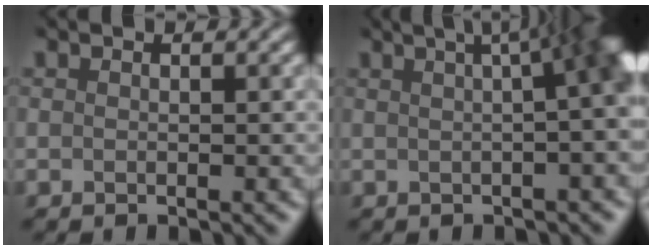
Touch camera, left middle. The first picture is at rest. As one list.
[{"total": 12.8, "force": [2.0, 5.5, 11.4], "torque": [-0.065, 0.070, 0.018]}]